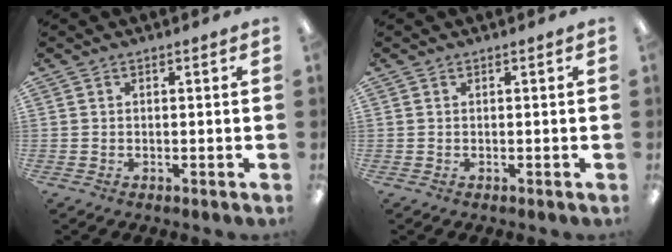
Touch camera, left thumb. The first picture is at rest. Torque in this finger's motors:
{"motor_torque": [0.00, 0.00, 0.01, -0.01, 0.00]}